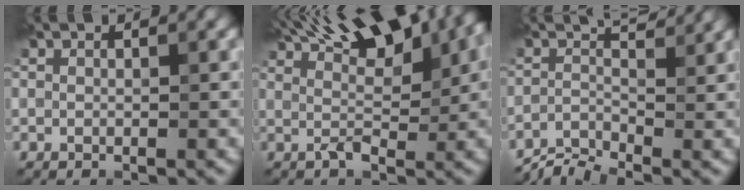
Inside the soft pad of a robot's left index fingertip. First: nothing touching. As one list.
[{"total": 9.2, "force": [4.9, 3.2, 7.2], "torque": [-0.106, 0.027, 0.065]}, {"total": 2.7, "force": [-2.1, 0.6, 1.6], "torque": [-0.033, 0.003, -0.053]}]